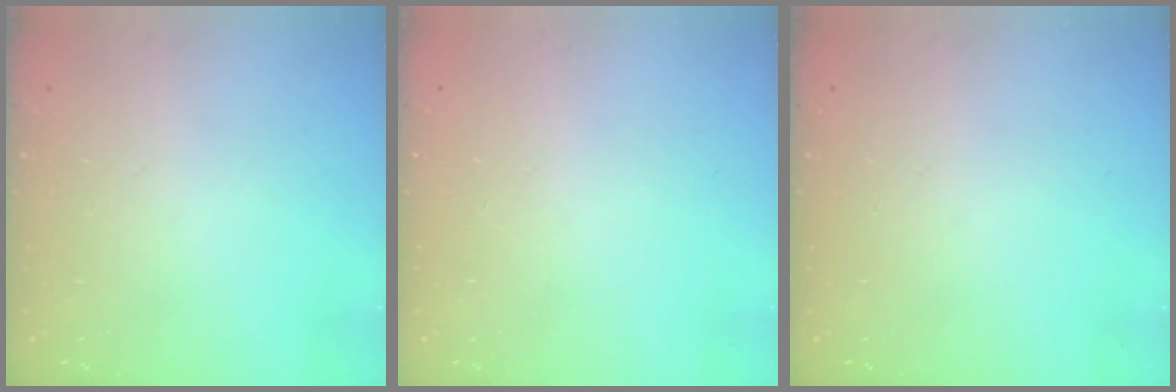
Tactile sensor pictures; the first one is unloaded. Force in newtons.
{"total": 0.6, "press": 0.5, "slide": 0.2}
{"total": 0.0}